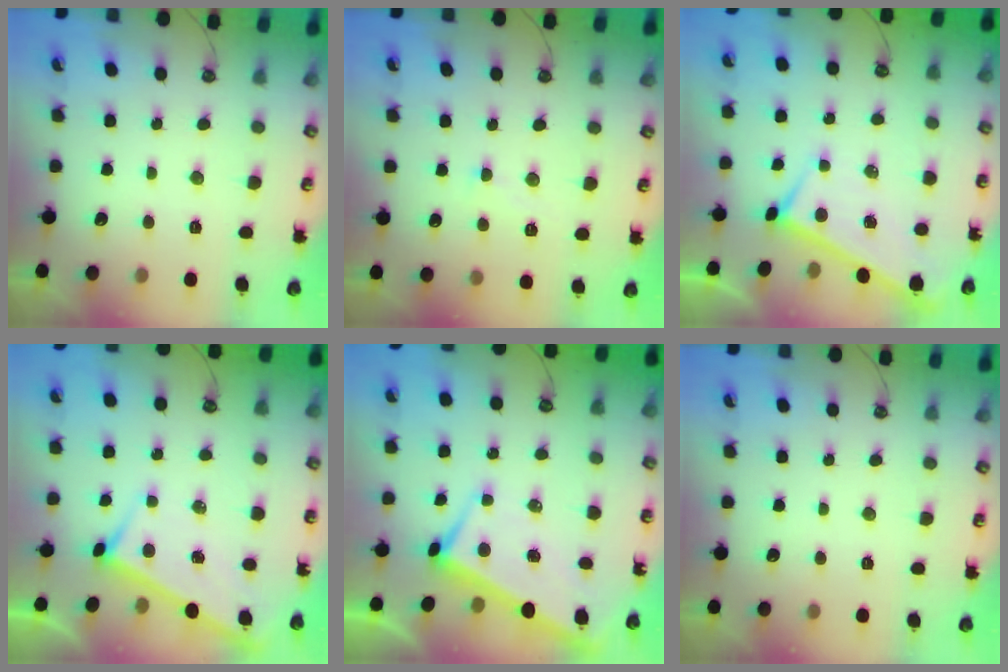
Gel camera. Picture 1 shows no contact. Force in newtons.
{"total": 3.3, "press": 3.2, "slide": 0.7}
{"total": 0.0}
{"total": 3.1, "press": 3.1, "slide": 0.2}
{"total": 2.7, "press": 2.5, "slide": 0.9}
{"total": 0.0}